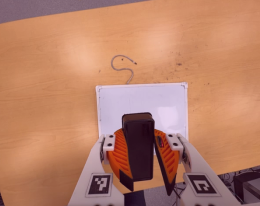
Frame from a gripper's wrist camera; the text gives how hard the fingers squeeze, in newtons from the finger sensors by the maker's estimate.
{"total": 11.1, "left": 11.0, "right": 11.2}